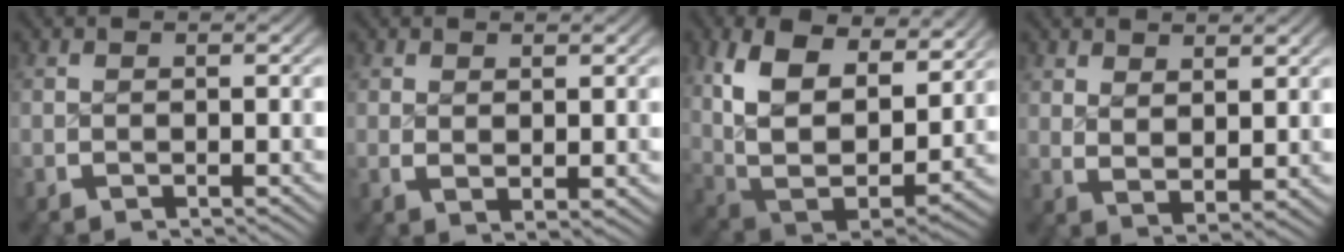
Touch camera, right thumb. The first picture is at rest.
{"total": 1.4, "force": [0.8, 0.5, 1.0], "torque": [-0.019, -0.008, 0.022]}
{"total": 13.5, "force": [0.8, 9.5, 9.6], "torque": [-0.240, -0.068, 0.040]}
{"total": 3.1, "force": [1.7, 1.5, 2.1], "torque": [-0.037, -0.013, 0.044]}